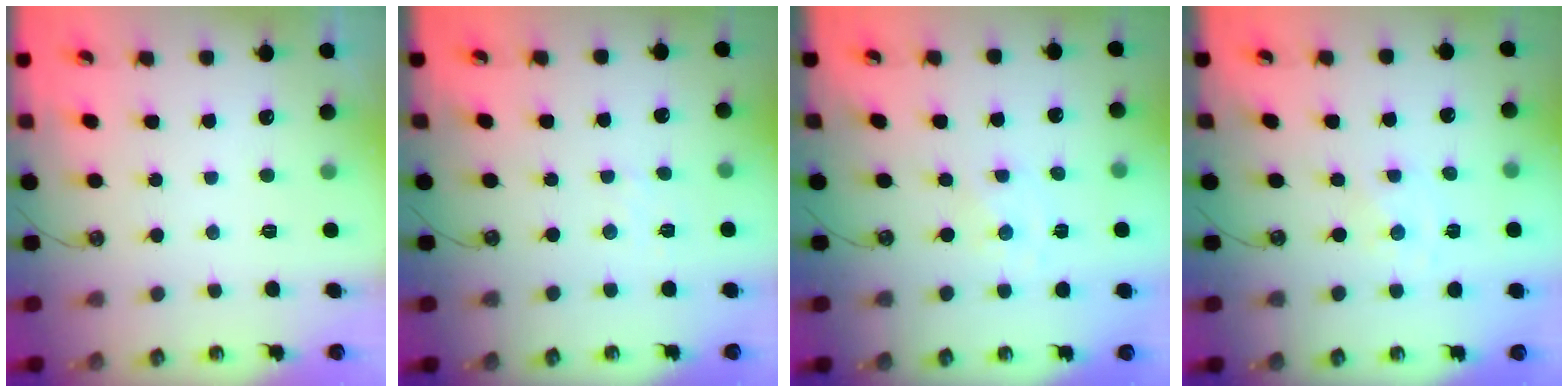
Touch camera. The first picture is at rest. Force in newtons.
{"total": 2.8, "press": 2.7, "slide": 0.5}
{"total": 0.0}
{"total": 0.0}